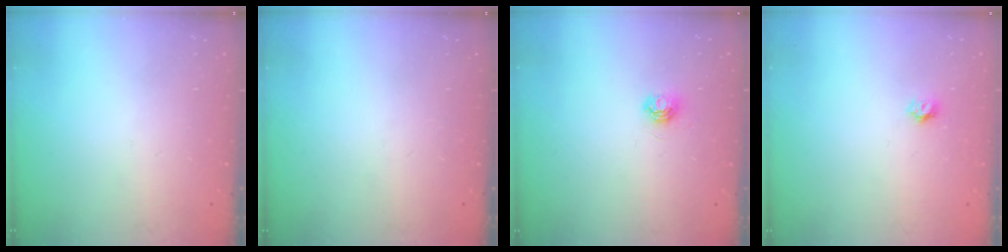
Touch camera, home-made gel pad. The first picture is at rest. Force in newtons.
{"total": 0.0}
{"total": 5.0, "press": 4.9, "slide": 0.4}
{"total": 3.7, "press": 3.6, "slide": 0.2}